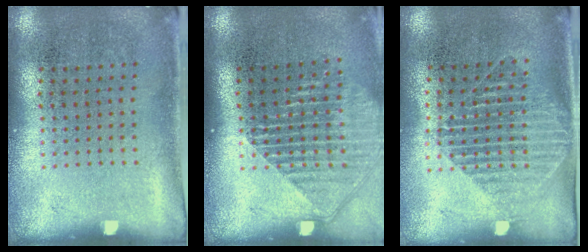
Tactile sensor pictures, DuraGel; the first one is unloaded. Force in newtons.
{"total": 1.7, "press": 1.5, "slide": 0.7}
{"total": 1.5, "press": 1.3, "slide": 0.8}